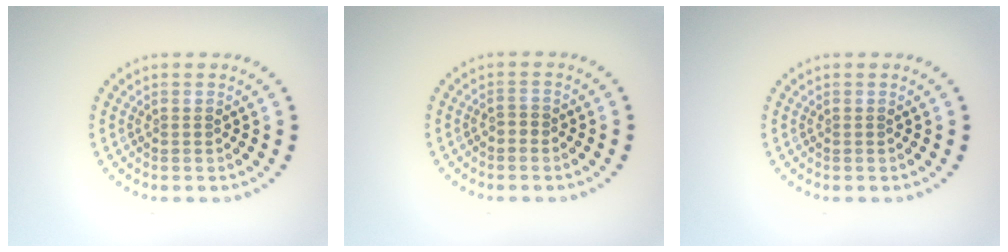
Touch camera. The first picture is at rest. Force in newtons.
{"total": 0.8, "press": 0.7, "slide": 0.3}
{"total": 0.0}